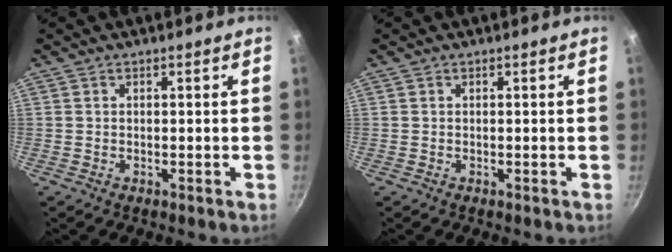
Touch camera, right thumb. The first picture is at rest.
{"total": 0.0}